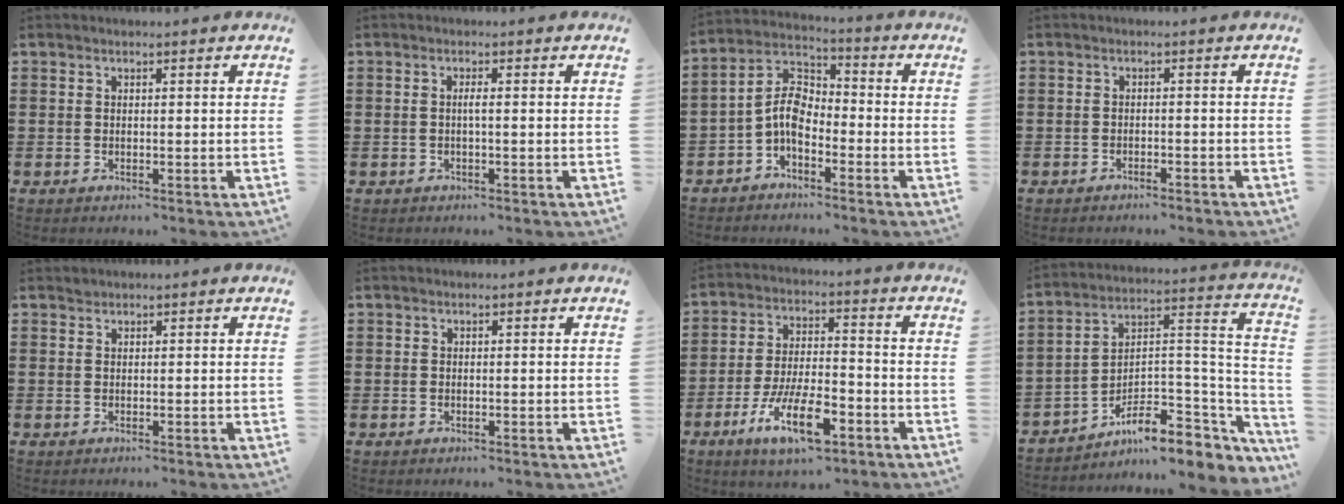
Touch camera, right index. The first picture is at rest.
{"total": 1.2, "force": [-0.2, -0.2, 1.1], "torque": [-0.021, -0.002, -0.004]}
{"total": 6.7, "force": [-2.0, 4.0, 5.0], "torque": [-0.123, 0.003, -0.048]}
{"total": 1.3, "force": [-1.2, 0.0, 0.3], "torque": [-0.009, 0.000, -0.025]}
{"total": 0.0}
{"total": 0.0}
{"total": 11.3, "force": [-5.9, 3.7, 8.9], "torque": [-0.177, 0.007, -0.107]}
{"total": 8.3, "force": [-6.0, 3.4, 4.7], "torque": [-0.076, 0.000, -0.110]}